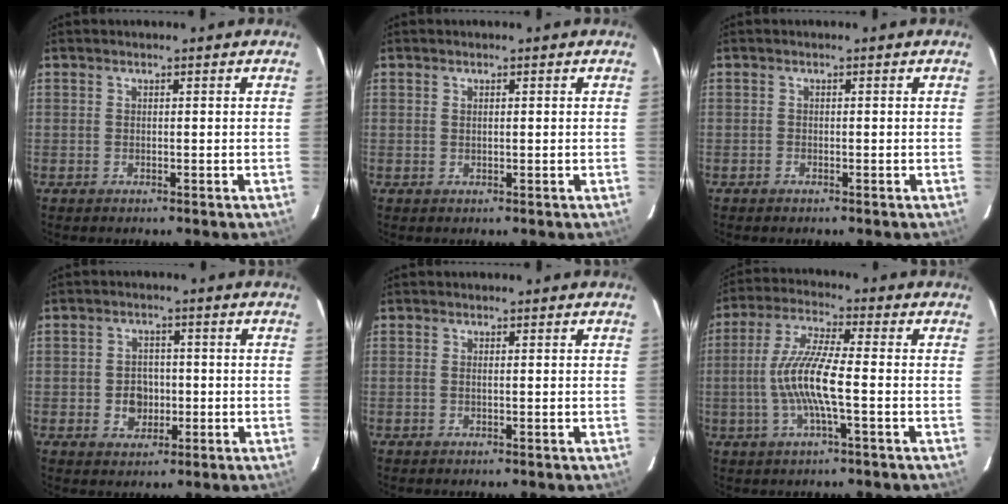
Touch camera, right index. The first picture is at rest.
{"total": 0.6, "force": [0.2, 0.2, 0.5], "torque": [-0.010, 0.002, 0.003]}
{"total": 0.5, "force": [-0.5, 0.2, 0.1], "torque": [-0.002, 0.002, -0.010]}
{"total": 4.8, "force": [-1.0, 4.1, 2.3], "torque": [-0.047, 0.009, -0.009]}
{"total": 0.6, "force": [-0.1, 0.0, 0.6], "torque": [-0.012, 0.001, -0.003]}
{"total": 10.5, "force": [-2.1, 0.9, 10.2], "torque": [-0.211, 0.002, -0.039]}